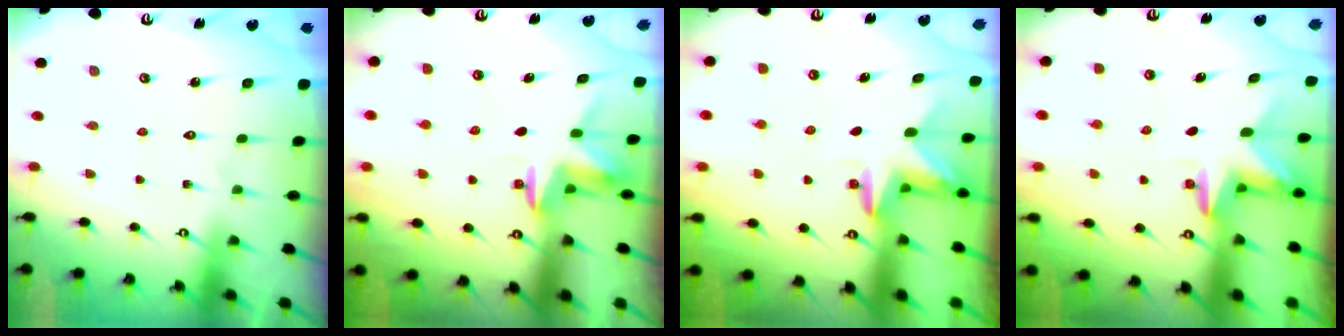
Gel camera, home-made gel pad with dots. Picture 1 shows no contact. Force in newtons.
{"total": 3.7, "press": 3.7, "slide": 0.2}
{"total": 3.4, "press": 3.4, "slide": 0.2}
{"total": 3.4, "press": 3.4, "slide": 0.1}